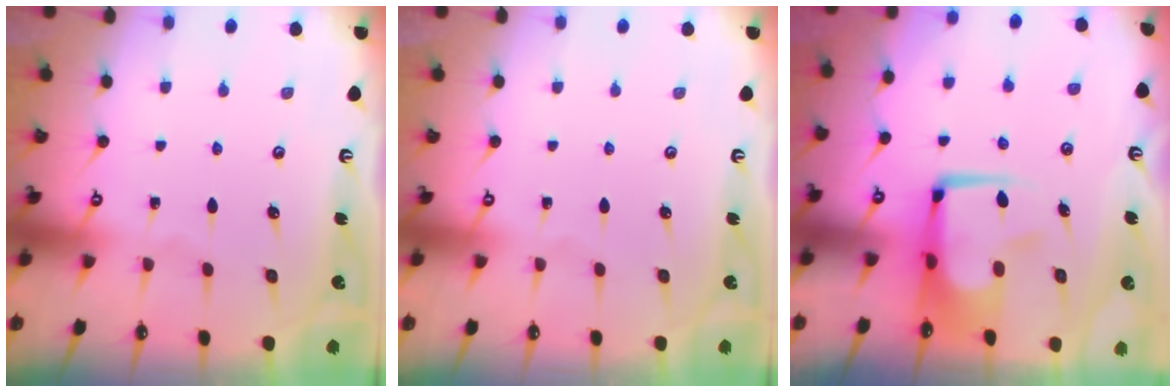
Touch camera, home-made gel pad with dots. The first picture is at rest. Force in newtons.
{"total": 0.0}
{"total": 7.4, "press": 7.3, "slide": 1.1}